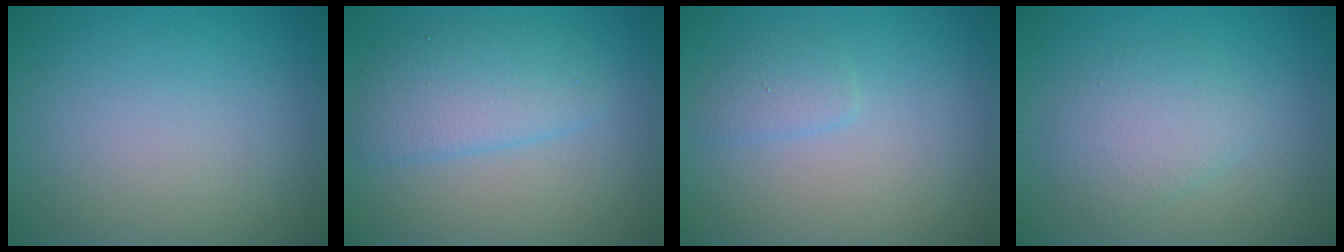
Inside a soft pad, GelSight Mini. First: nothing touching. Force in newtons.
{"total": 3.7, "press": 3.7, "slide": 0.2}
{"total": 1.3, "press": 1.3, "slide": 0.1}
{"total": 3.0, "press": 3.0, "slide": 0.1}